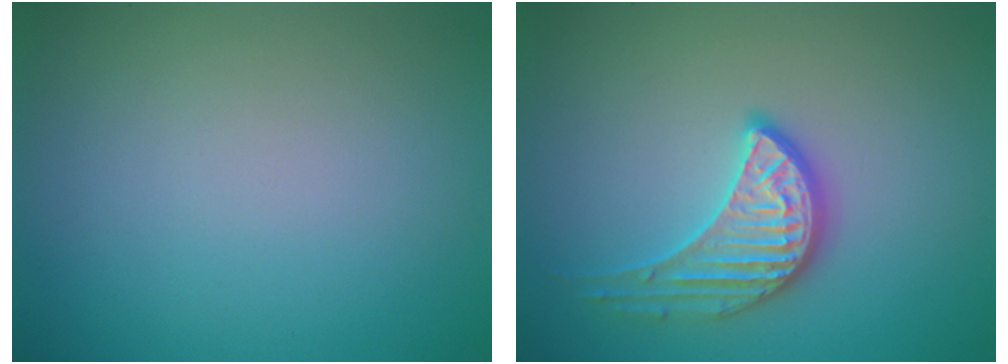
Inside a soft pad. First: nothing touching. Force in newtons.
{"total": 3.3, "press": 3.1, "slide": 1.2}